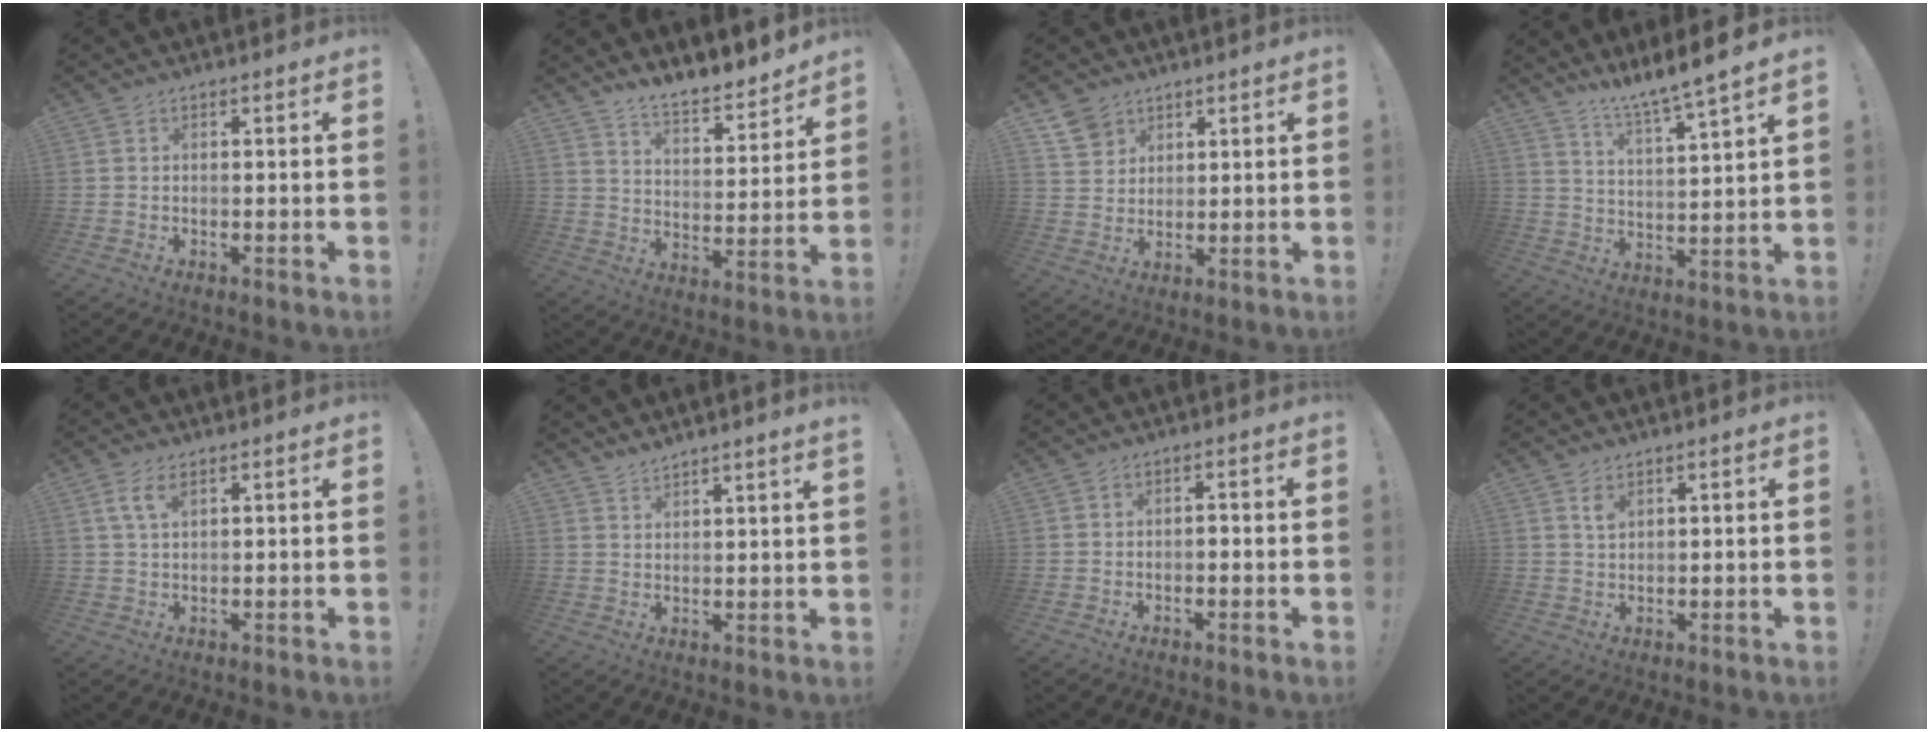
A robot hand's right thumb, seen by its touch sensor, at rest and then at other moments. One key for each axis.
{"total": 9.0, "fx": 8.5, "fy": 1.7, "fz": 2.3, "tx": -0.045, "ty": -0.080, "tz": 0.153}
{"total": 6.7, "fx": 4.6, "fy": 4.8, "fz": 1.1, "tx": -0.014, "ty": -0.032, "tz": 0.089}
{"total": 8.7, "fx": 7.8, "fy": -1.2, "fz": 3.8, "tx": -0.077, "ty": -0.063, "tz": 0.128}
{"total": 4.6, "fx": 2.3, "fy": 1.7, "fz": 3.6, "tx": -0.071, "ty": 0.001, "tz": 0.043}
{"total": 3.6, "fx": 3.4, "fy": -0.6, "fz": 0.8, "tx": -0.020, "ty": -0.021, "tz": 0.062}
{"total": 1.2, "fx": -1.0, "fy": 0.4, "fz": 0.5, "tx": -0.015, "ty": 0.004, "tz": -0.019}
{"total": 2.7, "fx": 1.7, "fy": 1.4, "fz": 1.6, "tx": -0.019, "ty": -0.010, "tz": 0.027}